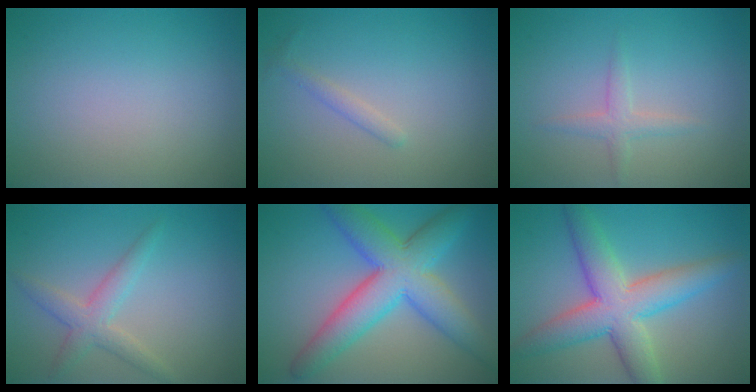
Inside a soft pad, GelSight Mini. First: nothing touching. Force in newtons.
{"total": 1.1, "press": 1.1, "slide": 0.1}
{"total": 1.6, "press": 1.6, "slide": 0.1}
{"total": 2.7, "press": 2.7, "slide": 0.0}
{"total": 8.7, "press": 8.7, "slide": 0.2}
{"total": 7.4, "press": 7.3, "slide": 0.3}